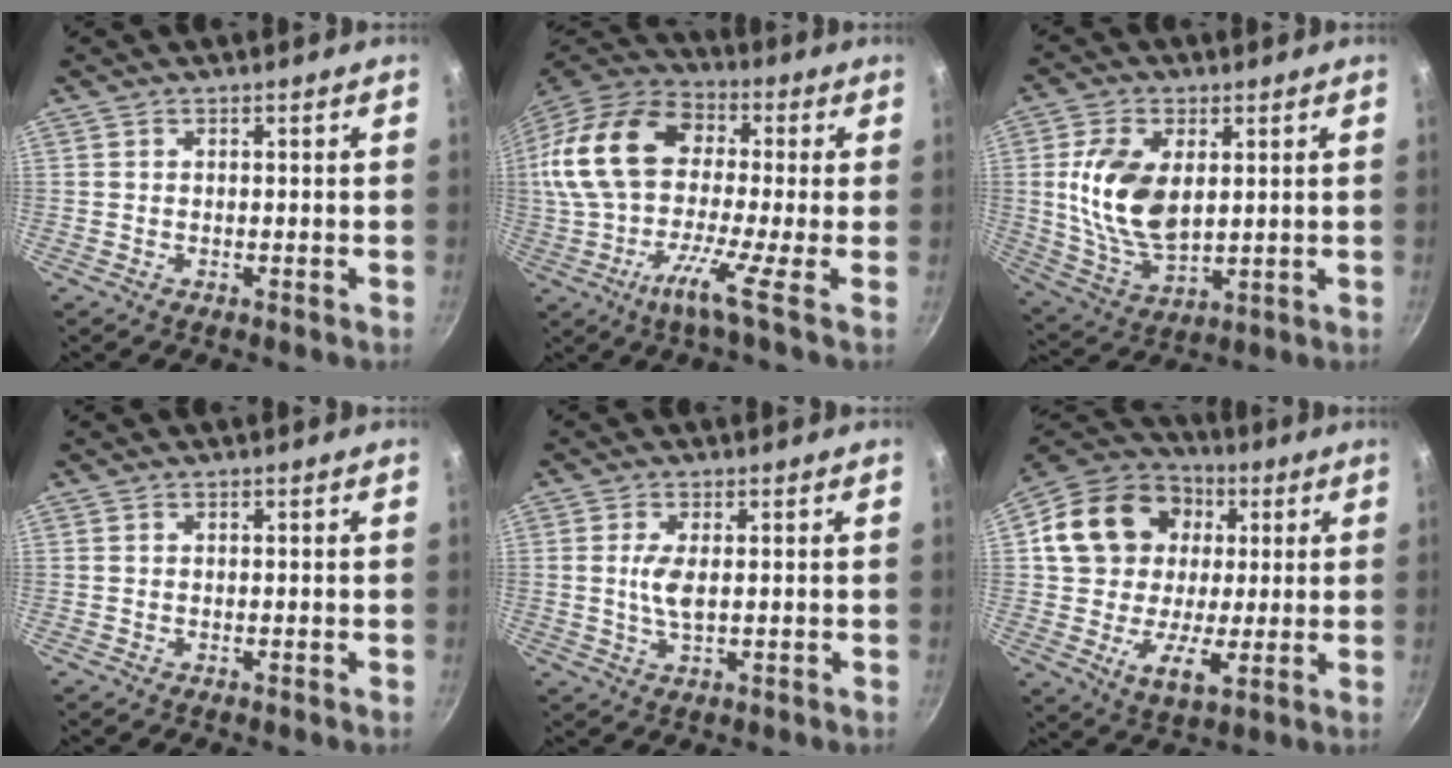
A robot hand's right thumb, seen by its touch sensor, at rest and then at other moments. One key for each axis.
{"total": 19.6, "fx": -2.0, "fy": 8.4, "fz": 17.6, "tx": -0.342, "ty": 0.024, "tz": -0.074}
{"total": 14.2, "fx": 2.4, "fy": 8.3, "fz": 11.3, "tx": -0.203, "ty": -0.018, "tz": 0.055}
{"total": 0.0}
{"total": 6.5, "fx": 0.7, "fy": 2.6, "fz": 5.9, "tx": -0.124, "ty": -0.004, "tz": 0.014}
{"total": 20.5, "fx": 3.6, "fy": 16.1, "fz": 12.1, "tx": -0.182, "ty": 0.015, "tz": 0.055}